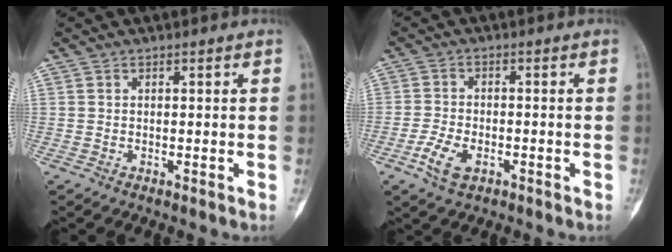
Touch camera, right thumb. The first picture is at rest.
{"total": 5.5, "force": [-2.5, 3.0, 3.8], "torque": [-0.078, 0.005, -0.048]}